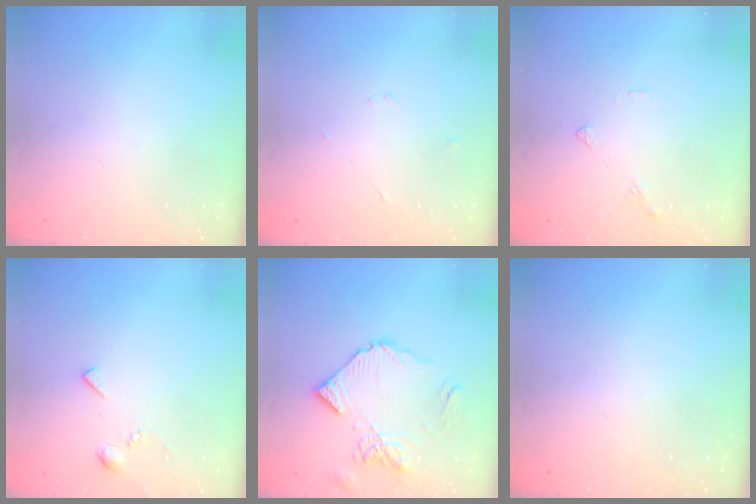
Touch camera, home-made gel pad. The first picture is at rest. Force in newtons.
{"total": 2.3, "press": 2.3, "slide": 0.3}
{"total": 1.6, "press": 1.5, "slide": 0.5}
{"total": 4.4, "press": 4.4, "slide": 0.7}
{"total": 12.2, "press": 12.2, "slide": 1.3}
{"total": 0.0}